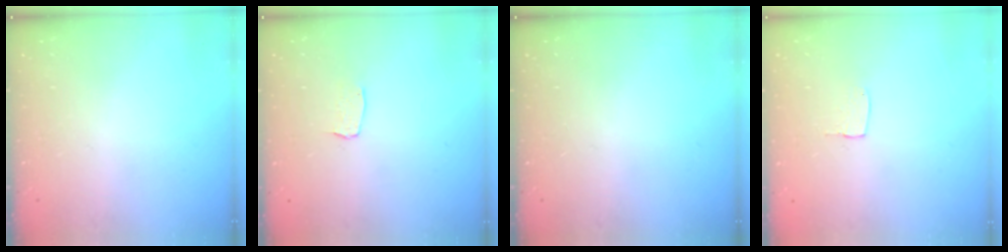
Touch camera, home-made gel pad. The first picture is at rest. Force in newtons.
{"total": 3.0, "press": 3.0, "slide": 0.2}
{"total": 0.0}
{"total": 3.5, "press": 3.5, "slide": 0.1}